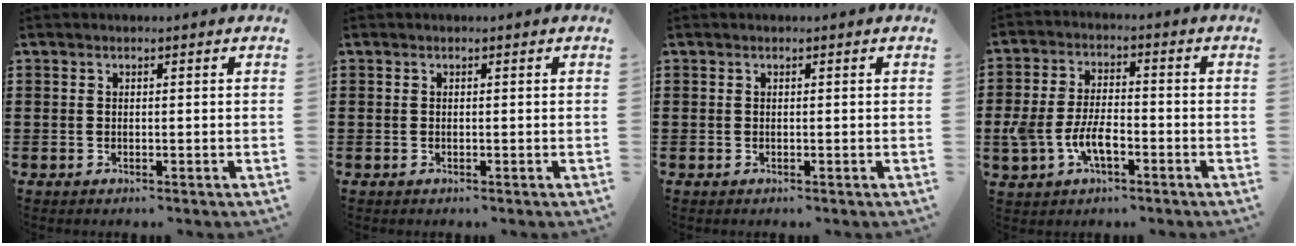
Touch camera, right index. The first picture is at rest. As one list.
[{"total": 0.0}, {"total": 0.0}, {"total": 6.6, "force": [-2.4, 3.5, 5.1], "torque": [-0.127, -0.001, -0.052]}]